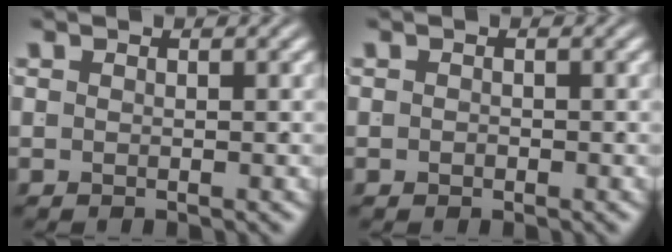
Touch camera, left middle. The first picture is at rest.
{"total": 0.6, "force": [-0.3, 0.5, 0.2], "torque": [-0.006, 0.000, -0.006]}